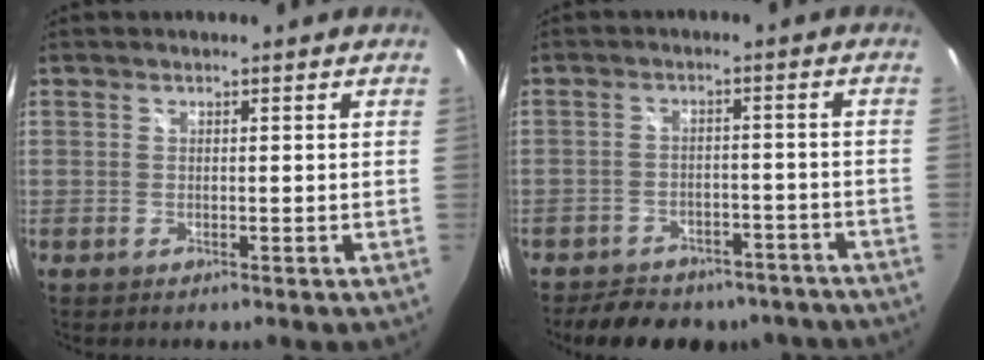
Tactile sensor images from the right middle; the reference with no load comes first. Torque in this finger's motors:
{"motor_torque": [1.07, -1.07, 0.37, 0.08]}